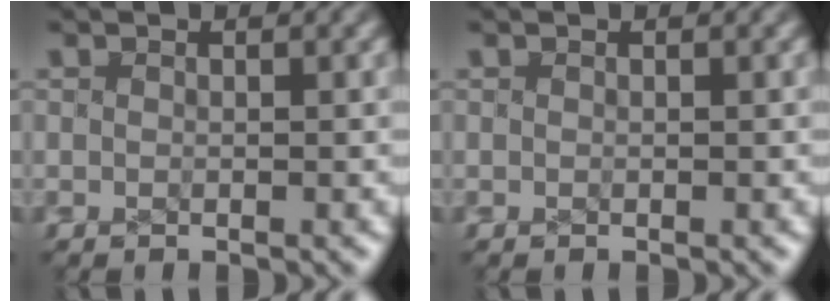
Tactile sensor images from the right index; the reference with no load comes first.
{"total": 0.0}